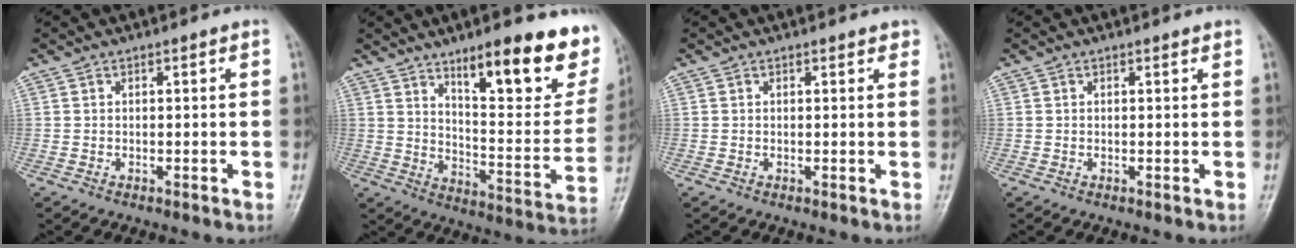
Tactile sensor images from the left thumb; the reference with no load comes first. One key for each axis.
{"total": 22.3, "fx": 13.9, "fy": 6.5, "fz": 16.2, "tx": -0.171, "ty": -0.076, "tz": 0.207}
{"total": 1.4, "fx": 1.0, "fy": 0.6, "fz": 0.7, "tx": -0.003, "ty": -0.004, "tz": 0.008}
{"total": 0.6, "fx": 0.5, "fy": 0.1, "fz": 0.3, "tx": -0.007, "ty": -0.002, "tz": 0.006}